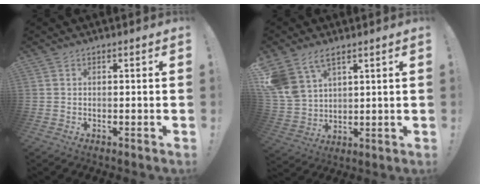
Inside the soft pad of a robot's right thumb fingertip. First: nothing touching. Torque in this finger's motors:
{"motor_torque": [1.16, 2.68, 1.33, 0.84, 0.14]}